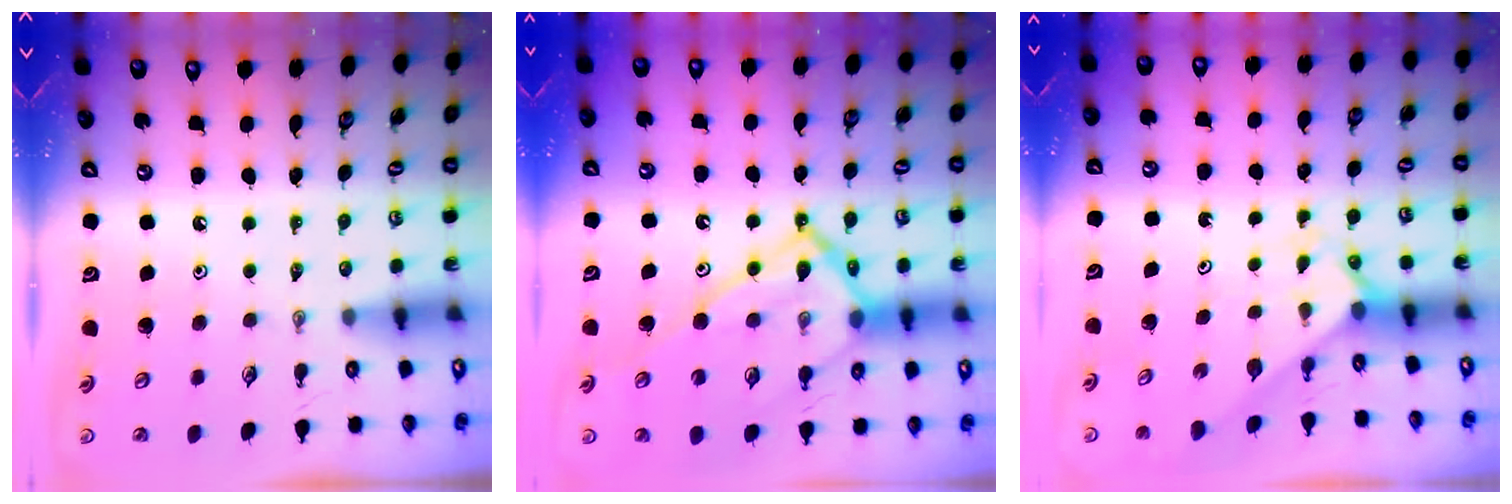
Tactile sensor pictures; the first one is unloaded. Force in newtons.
{"total": 20.0, "press": 19.9, "slide": 1.9}
{"total": 2.1, "press": 2.1, "slide": 0.2}